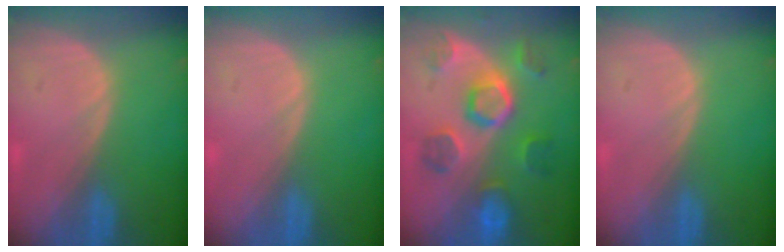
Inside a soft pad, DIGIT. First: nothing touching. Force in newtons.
{"total": 0.0}
{"total": 8.9, "press": 8.9, "slide": 0.7}
{"total": 0.0}